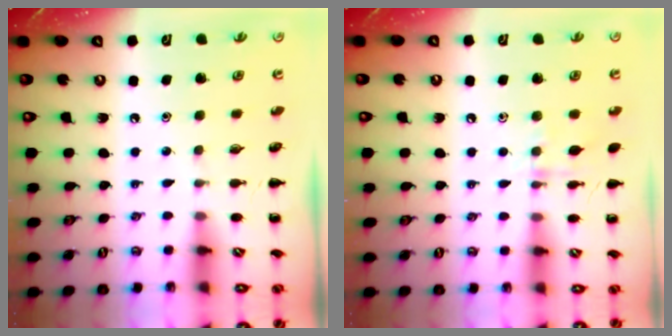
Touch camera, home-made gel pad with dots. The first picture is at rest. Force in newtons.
{"total": 7.6, "press": 7.5, "slide": 1.4}